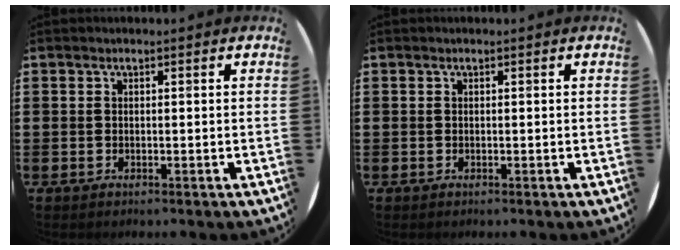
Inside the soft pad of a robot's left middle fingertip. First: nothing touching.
{"total": 0.0}